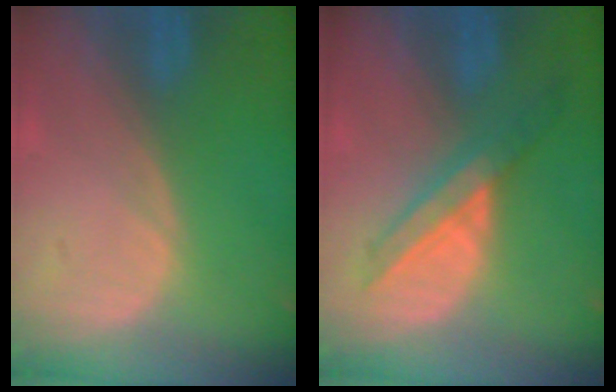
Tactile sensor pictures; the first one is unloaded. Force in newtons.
{"total": 5.9, "press": 5.7, "slide": 1.5}